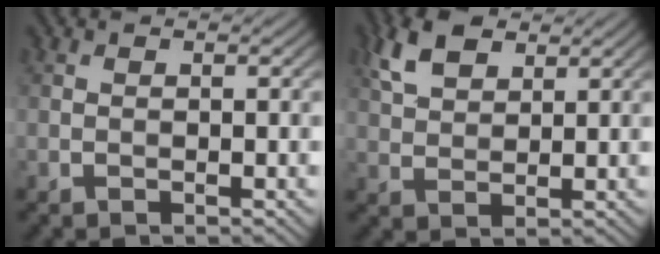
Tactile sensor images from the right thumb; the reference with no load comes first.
{"total": 6.1, "force": [3.5, 3.2, 3.8], "torque": [-0.088, 0.010, 0.068]}